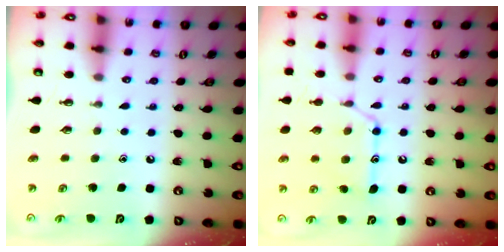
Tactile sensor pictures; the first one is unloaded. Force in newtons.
{"total": 15.0, "press": 15.0, "slide": 1.1}